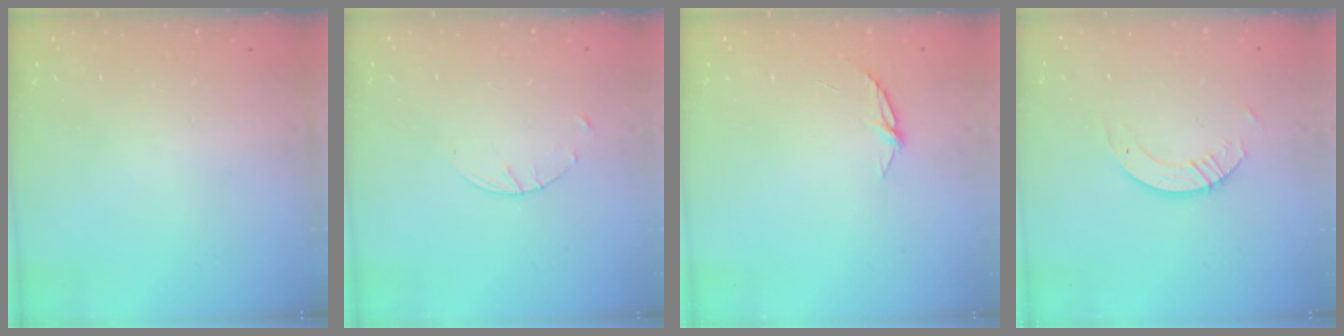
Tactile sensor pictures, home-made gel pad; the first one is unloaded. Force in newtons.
{"total": 1.6, "press": 1.6, "slide": 0.2}
{"total": 5.1, "press": 5.1, "slide": 0.5}
{"total": 3.8, "press": 3.7, "slide": 0.4}